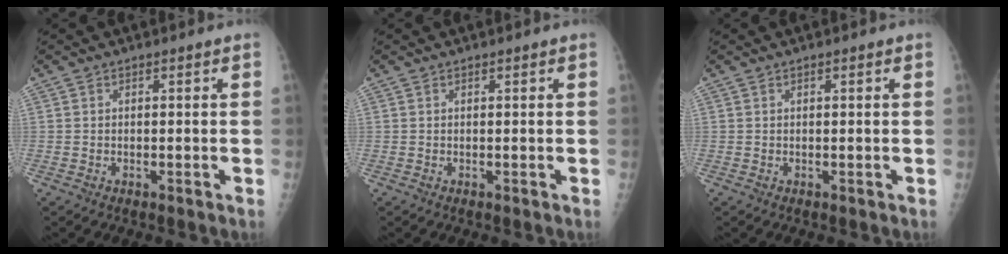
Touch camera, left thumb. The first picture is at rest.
{"total": 0.0}
{"total": 0.5, "force": [0.2, 0.1, 0.5], "torque": [-0.008, 0.001, 0.002]}